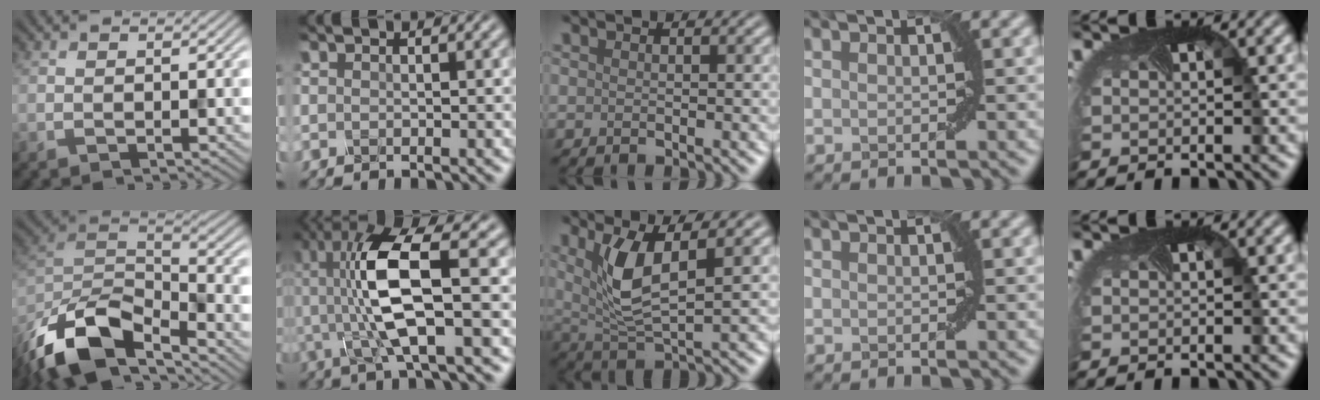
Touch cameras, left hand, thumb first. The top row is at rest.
{"thumb": {"total": 15.2, "force": [-10.3, 6.4, 9.3], "torque": [-0.227, -0.022, -0.187]}, "index": {"total": 8.4, "force": [0.8, 1.6, 8.2], "torque": [-0.171, 0.013, 0.025]}, "middle": {"total": 4.8, "force": [1.3, 1.4, 4.4], "torque": [-0.098, -0.009, 0.041]}}